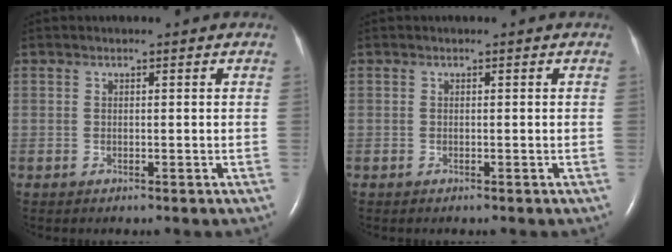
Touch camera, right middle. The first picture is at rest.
{"total": 0.0}